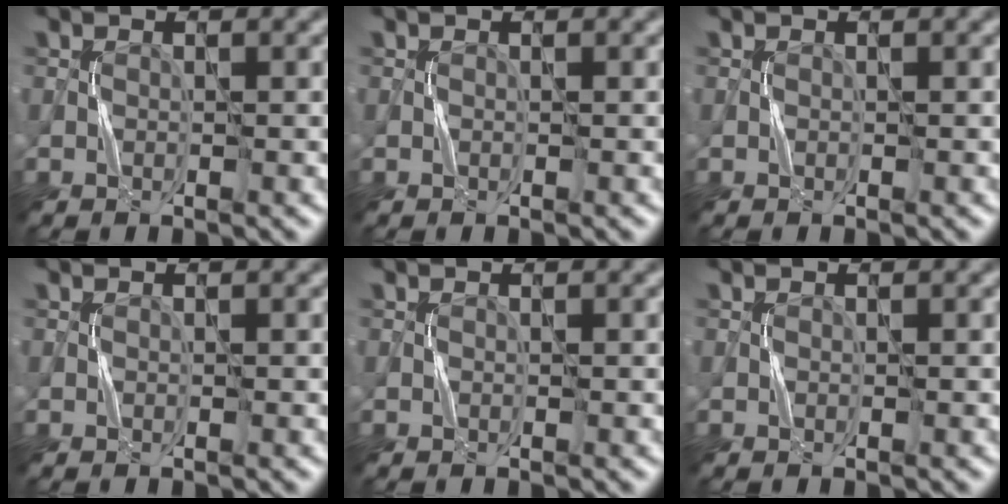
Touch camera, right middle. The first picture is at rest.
{"total": 0.0}
{"total": 0.0}
{"total": 0.0}
{"total": 0.0}
{"total": 0.0}